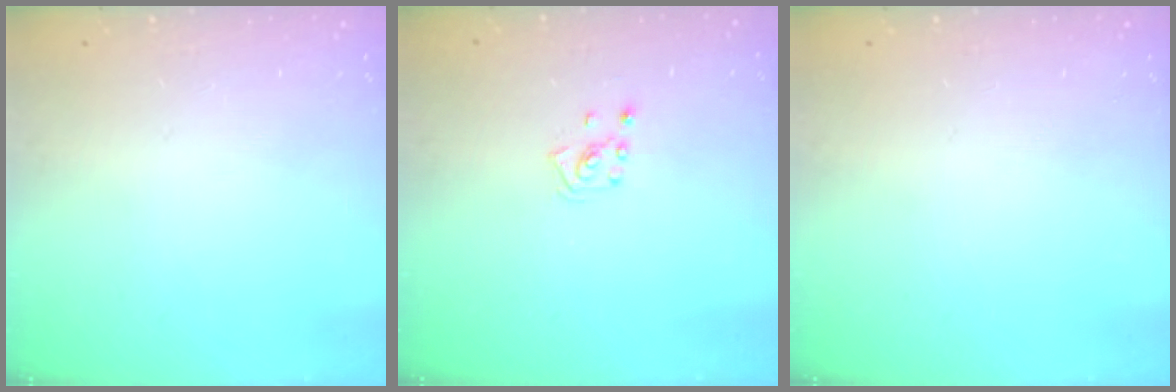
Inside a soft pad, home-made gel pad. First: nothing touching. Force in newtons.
{"total": 2.6, "press": 2.6, "slide": 0.5}
{"total": 0.0}